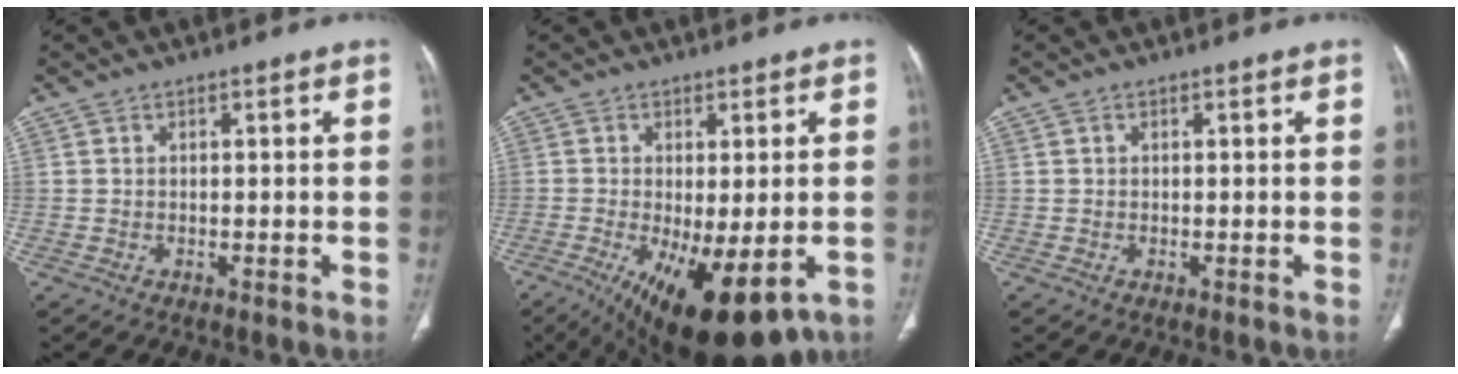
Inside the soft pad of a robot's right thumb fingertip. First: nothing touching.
{"total": 15.0, "force": [-5.9, 5.6, 12.6], "torque": [-0.193, -0.021, -0.075]}
{"total": 0.0}